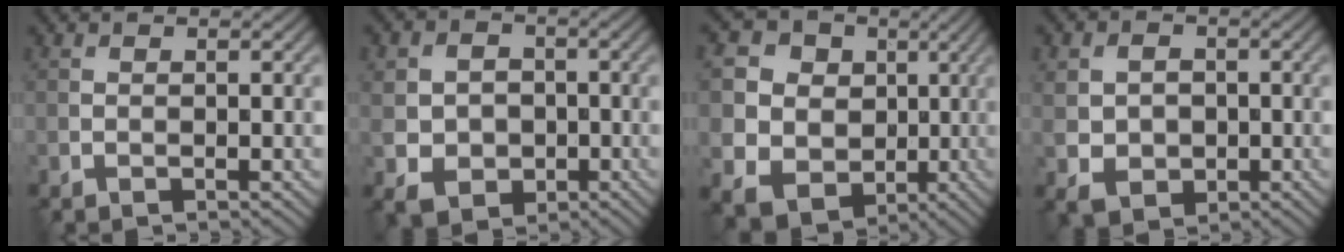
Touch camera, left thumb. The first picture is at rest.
{"total": 6.0, "force": [-1.1, 5.2, 2.7], "torque": [-0.075, -0.017, -0.030]}
{"total": 14.1, "force": [1.4, 12.9, 5.4], "torque": [-0.195, 0.017, 0.027]}
{"total": 4.6, "force": [-0.4, 3.9, 2.4], "torque": [-0.067, -0.011, -0.002]}